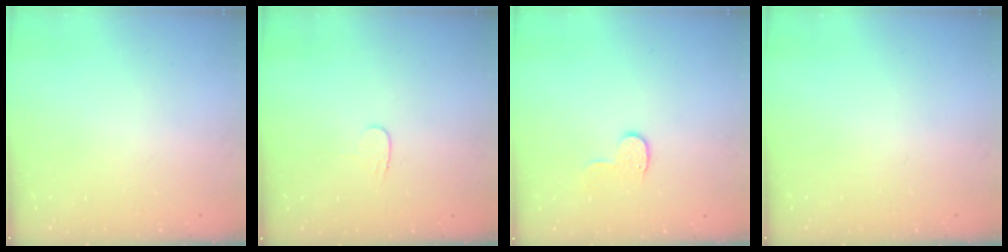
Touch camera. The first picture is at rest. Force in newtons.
{"total": 3.7, "press": 3.7, "slide": 0.4}
{"total": 5.5, "press": 5.5, "slide": 0.6}
{"total": 0.0}